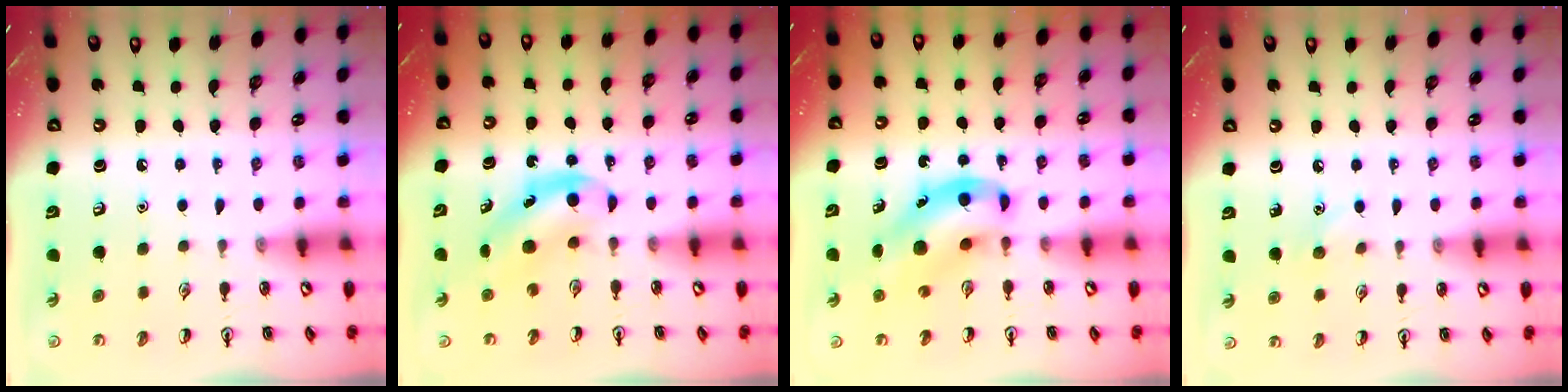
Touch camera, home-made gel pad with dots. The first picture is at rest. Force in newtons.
{"total": 5.1, "press": 5.0, "slide": 0.9}
{"total": 8.6, "press": 8.3, "slide": 2.2}
{"total": 5.3, "press": 5.0, "slide": 1.6}